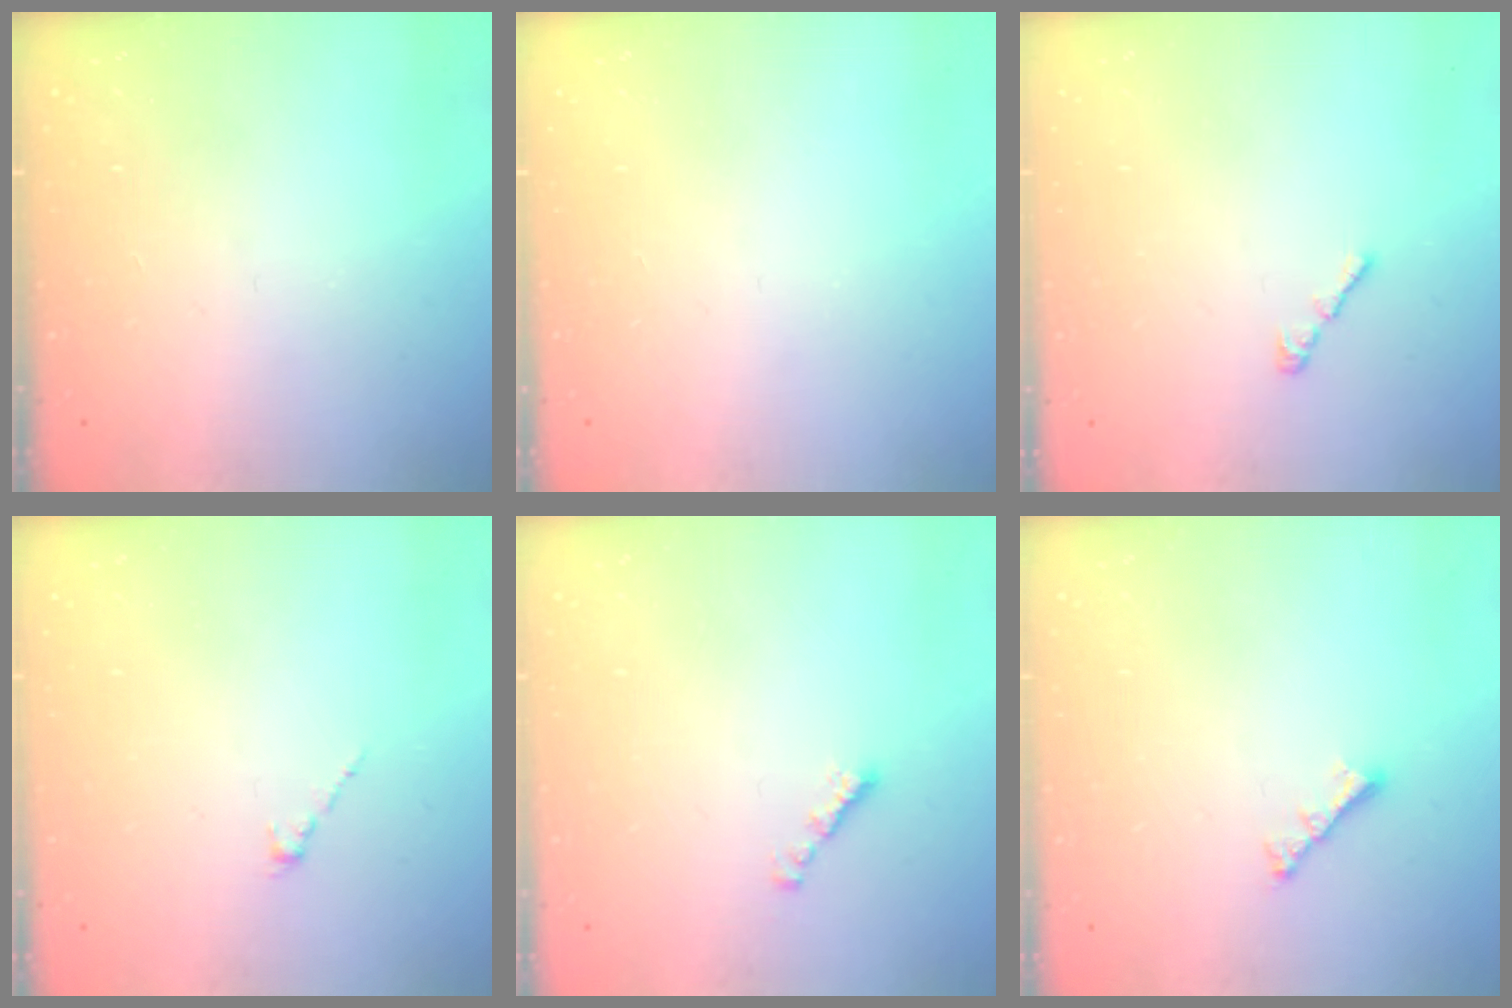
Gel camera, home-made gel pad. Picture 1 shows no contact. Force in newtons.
{"total": 0.0}
{"total": 2.2, "press": 2.1, "slide": 0.6}
{"total": 0.0}
{"total": 1.8, "press": 1.7, "slide": 0.6}
{"total": 2.8, "press": 2.7, "slide": 0.6}